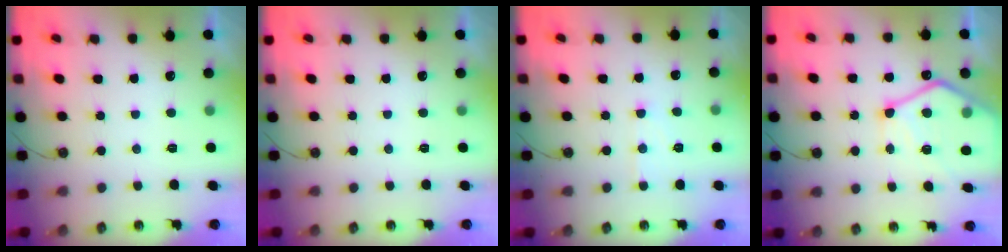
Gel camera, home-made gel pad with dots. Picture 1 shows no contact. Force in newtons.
{"total": 0.0}
{"total": 6.6, "press": 6.6, "slide": 0.6}
{"total": 14.6, "press": 14.6, "slide": 0.6}